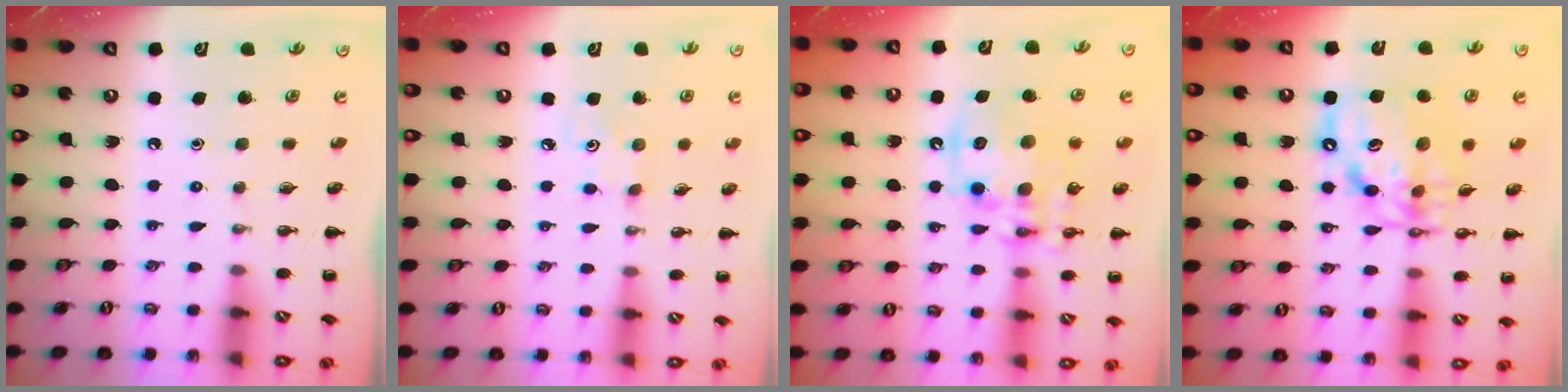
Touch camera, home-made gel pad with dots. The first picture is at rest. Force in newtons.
{"total": 2.5, "press": 2.4, "slide": 0.7}
{"total": 13.9, "press": 13.4, "slide": 3.4}
{"total": 13.8, "press": 13.3, "slide": 3.8}